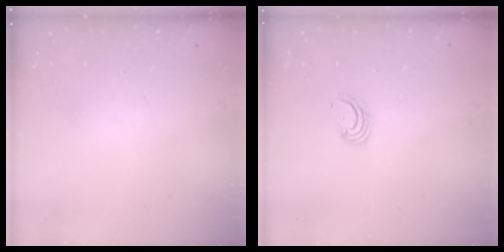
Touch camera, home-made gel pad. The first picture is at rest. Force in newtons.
{"total": 2.6, "press": 2.6, "slide": 0.3}